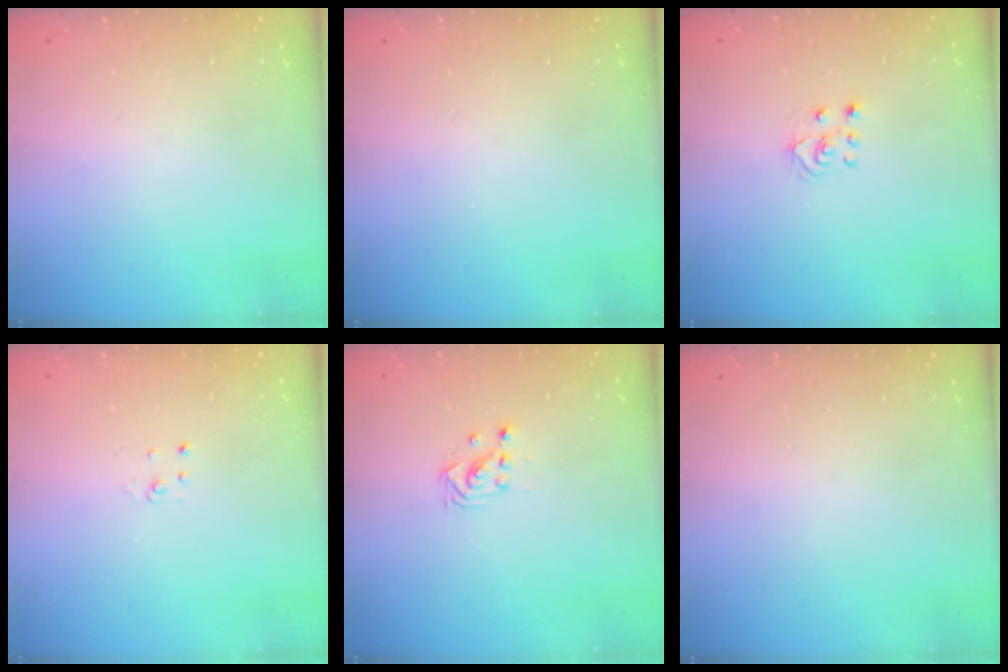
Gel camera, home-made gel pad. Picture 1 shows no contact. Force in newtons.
{"total": 0.0}
{"total": 4.2, "press": 4.2, "slide": 0.3}
{"total": 2.0, "press": 2.0, "slide": 0.2}
{"total": 2.9, "press": 2.9, "slide": 0.3}
{"total": 0.0}